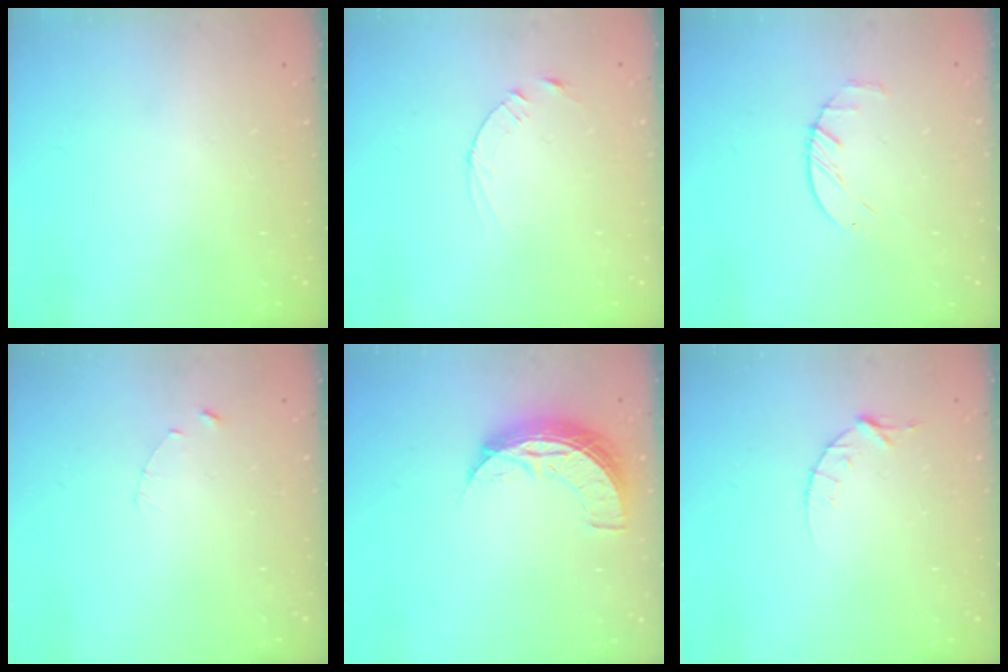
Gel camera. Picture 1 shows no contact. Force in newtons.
{"total": 2.5, "press": 2.5, "slide": 0.3}
{"total": 2.5, "press": 2.5, "slide": 0.4}
{"total": 1.0, "press": 1.0, "slide": 0.2}
{"total": 8.3, "press": 8.3, "slide": 0.4}
{"total": 3.8, "press": 3.7, "slide": 0.5}